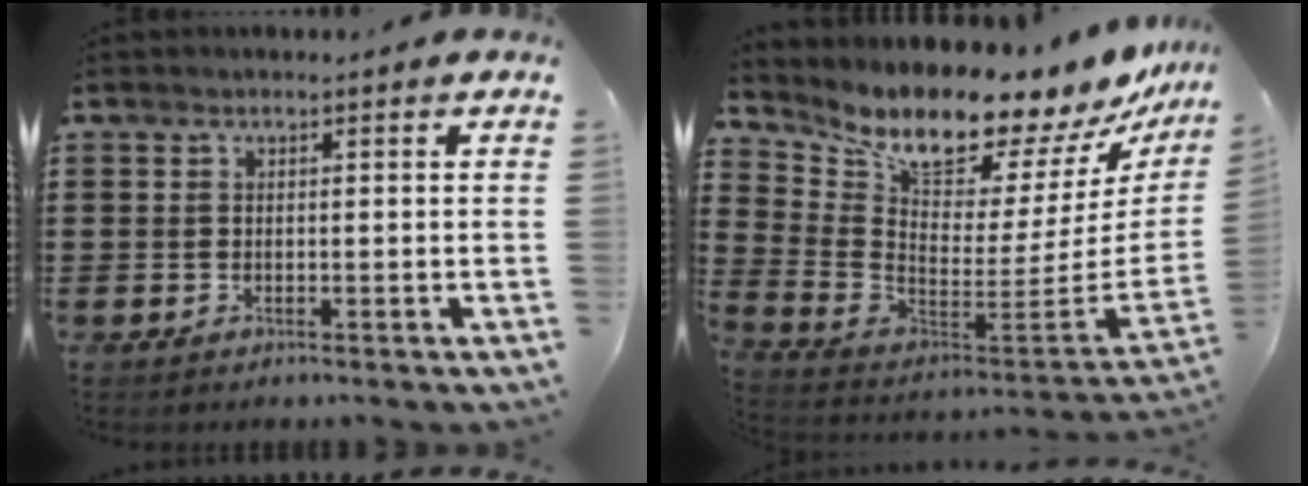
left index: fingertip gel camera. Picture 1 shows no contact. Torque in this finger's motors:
{"motor_torque": [1.62, -0.52, 1.05, 0.21]}